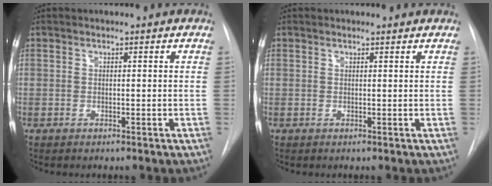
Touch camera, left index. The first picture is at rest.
{"total": 1.5, "force": [1.5, 0.2, 0.1], "torque": [-0.012, 0.011, 0.018]}